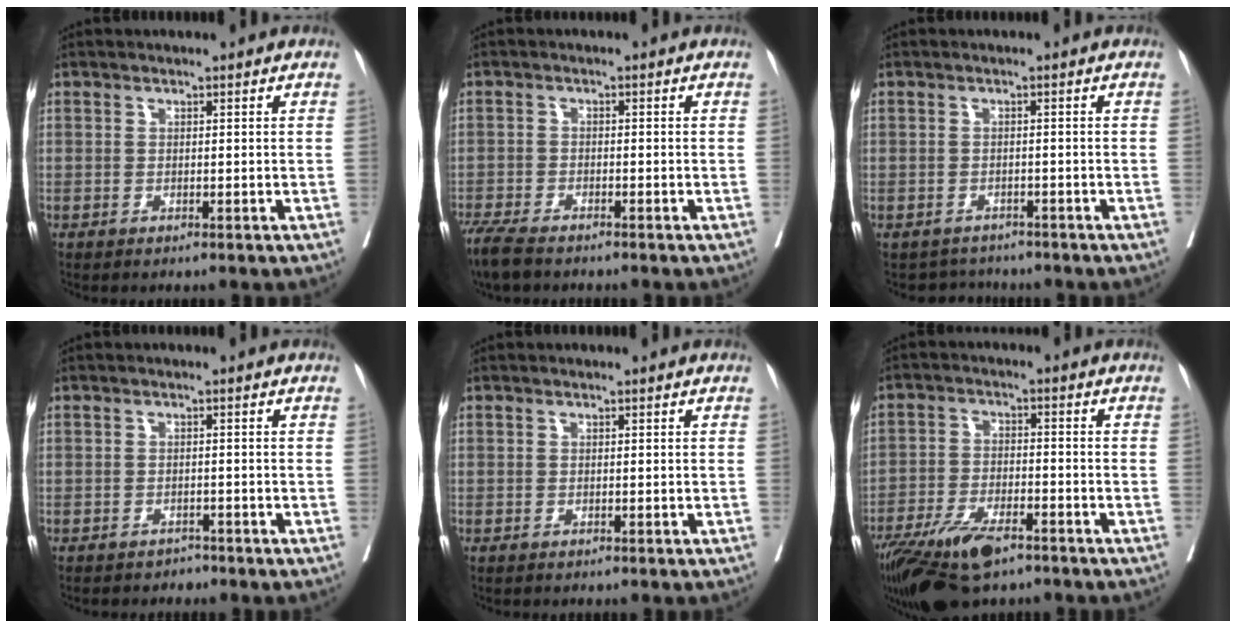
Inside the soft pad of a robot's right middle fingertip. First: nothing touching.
{"total": 5.3, "force": [-4.4, 1.7, 2.5], "torque": [-0.044, -0.010, -0.076]}
{"total": 3.1, "force": [-2.8, 1.0, -0.7], "torque": [0.009, 0.004, -0.043]}
{"total": 3.0, "force": [-2.7, 1.3, 0.2], "torque": [-0.005, 0.001, -0.041]}
{"total": 0.0}
{"total": 12.2, "force": [-8.4, 3.8, 7.9], "torque": [-0.146, -0.021, -0.151]}